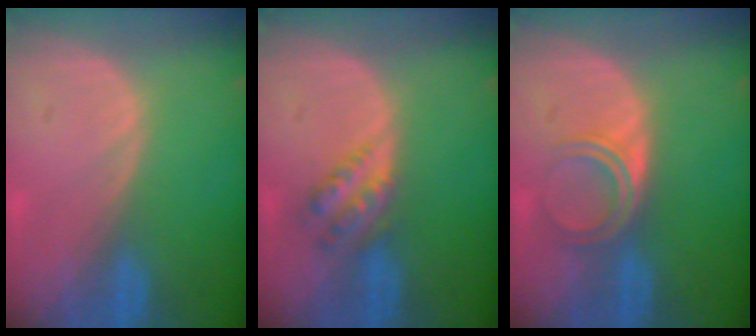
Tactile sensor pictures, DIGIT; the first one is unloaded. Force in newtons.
{"total": 4.5, "press": 4.0, "slide": 2.0}
{"total": 4.8, "press": 3.9, "slide": 2.8}